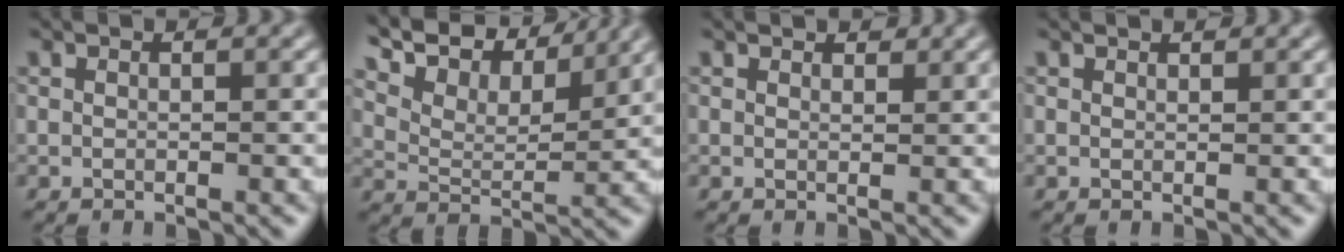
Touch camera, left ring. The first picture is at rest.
{"total": 9.5, "force": [7.9, 2.5, 4.7], "torque": [-0.118, 0.026, 0.111]}
{"total": 2.0, "force": [1.8, 0.7, 0.7], "torque": [-0.010, 0.014, 0.009]}
{"total": 1.0, "force": [0.9, 0.3, 0.4], "torque": [-0.002, 0.008, 0.002]}